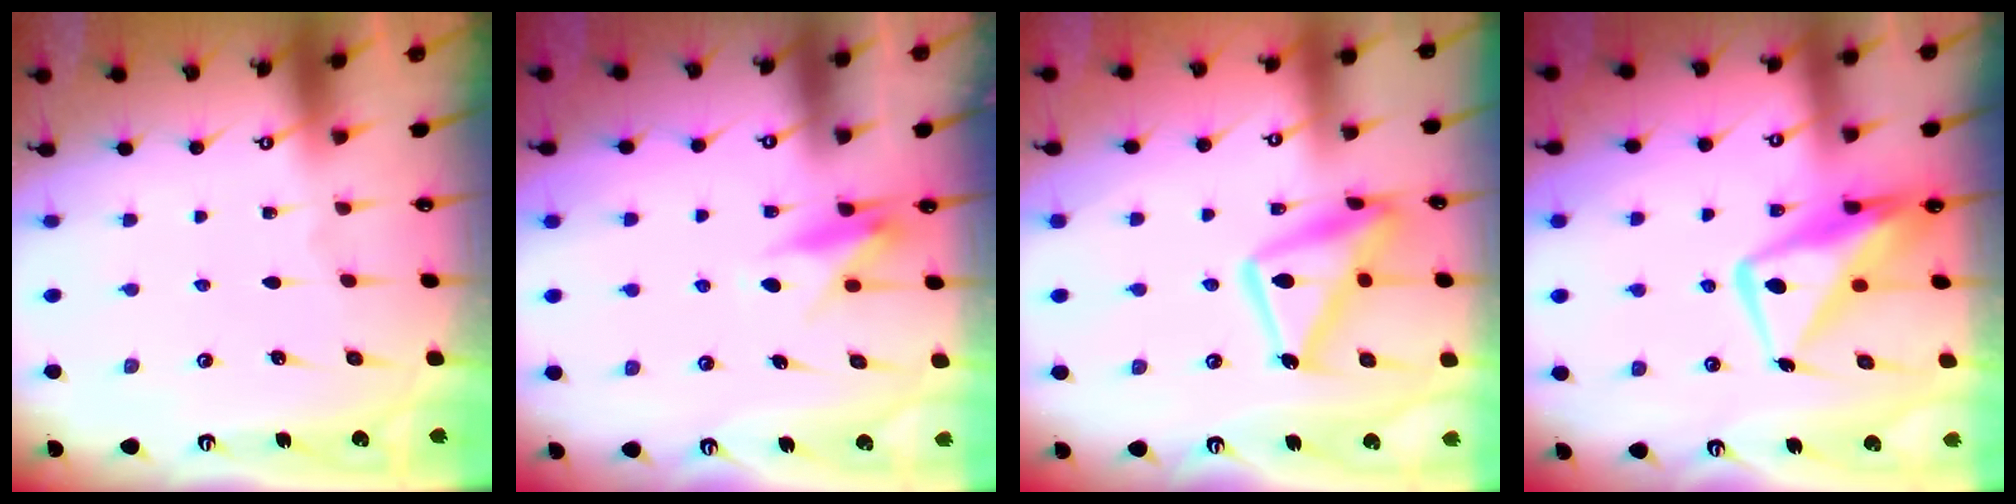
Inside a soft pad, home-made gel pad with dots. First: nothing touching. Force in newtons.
{"total": 10.0, "press": 10.0, "slide": 0.7}
{"total": 15.4, "press": 15.3, "slide": 1.2}
{"total": 14.0, "press": 13.9, "slide": 1.4}